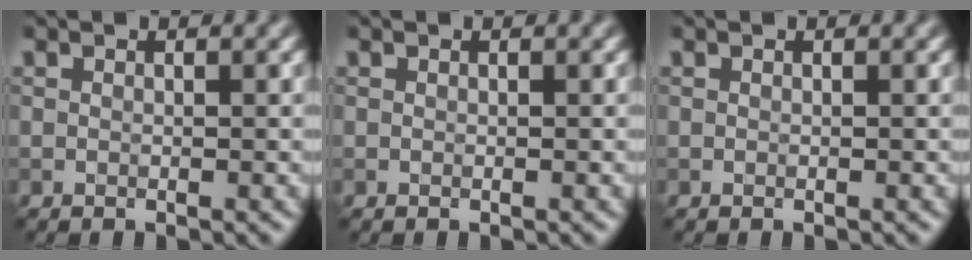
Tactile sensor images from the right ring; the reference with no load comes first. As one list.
[{"total": 0.0}, {"total": 0.0}]